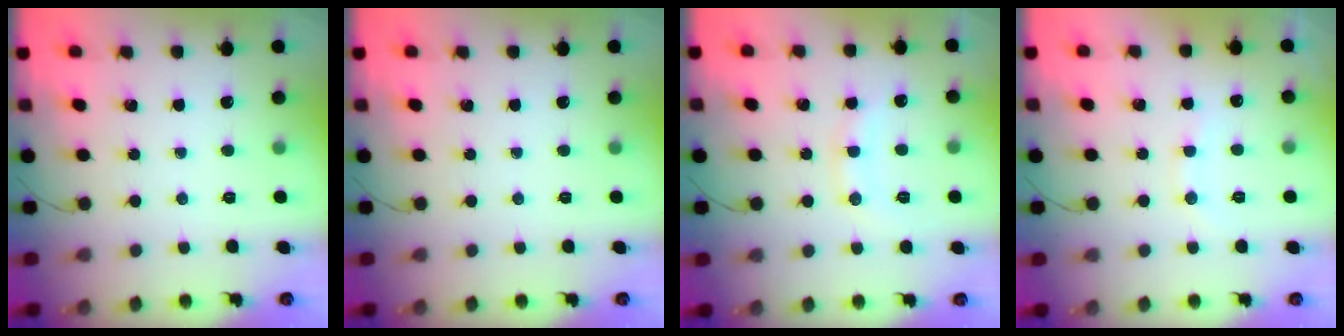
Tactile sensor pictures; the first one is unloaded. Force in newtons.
{"total": 0.0}
{"total": 8.5, "press": 8.5, "slide": 0.8}
{"total": 7.7, "press": 7.5, "slide": 1.5}